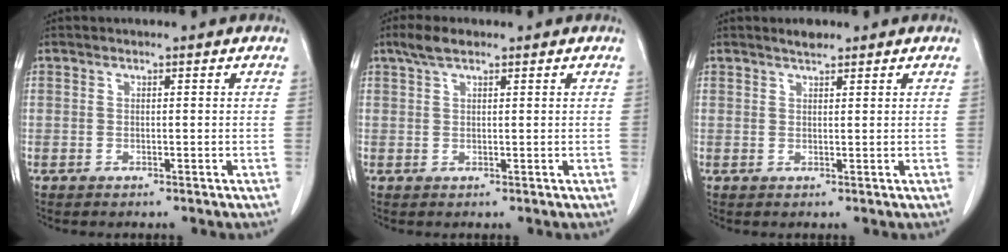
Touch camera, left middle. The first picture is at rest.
{"total": 2.9, "force": [2.1, 1.0, 1.8], "torque": [-0.043, 0.013, 0.041]}
{"total": 1.7, "force": [1.5, 0.4, 0.7], "torque": [-0.021, 0.002, 0.028]}